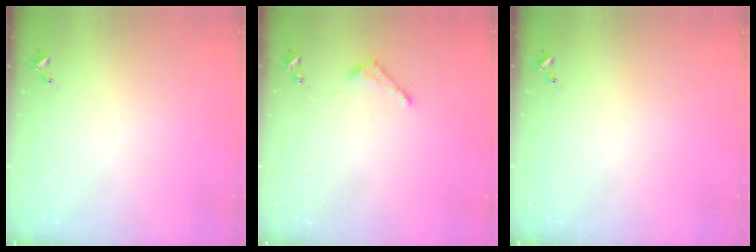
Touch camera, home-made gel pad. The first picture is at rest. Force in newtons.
{"total": 3.6, "press": 3.6, "slide": 0.4}
{"total": 0.0}